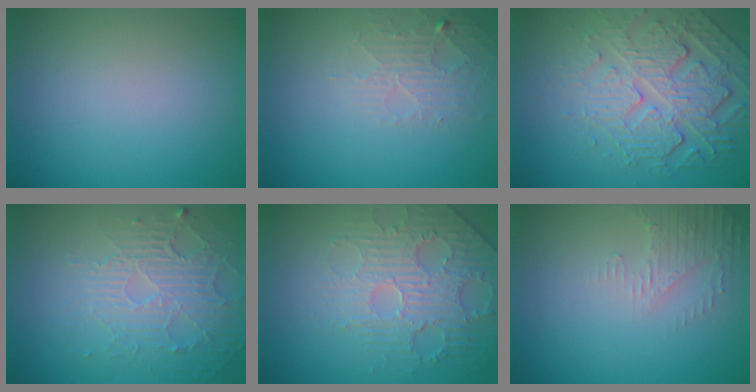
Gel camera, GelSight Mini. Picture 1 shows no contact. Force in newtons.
{"total": 2.6, "press": 2.6, "slide": 0.4}
{"total": 6.9, "press": 5.1, "slide": 4.7}
{"total": 5.7, "press": 3.4, "slide": 4.6}
{"total": 4.6, "press": 3.8, "slide": 2.7}
{"total": 2.2, "press": 2.1, "slide": 0.5}